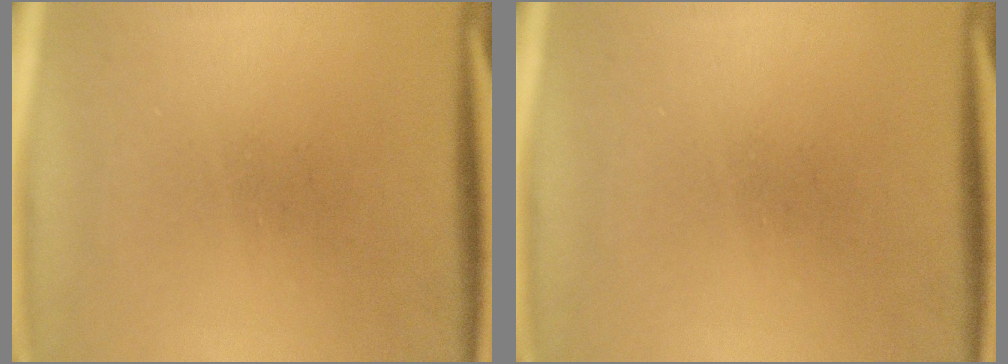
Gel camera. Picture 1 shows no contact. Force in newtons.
{"total": 0.0}